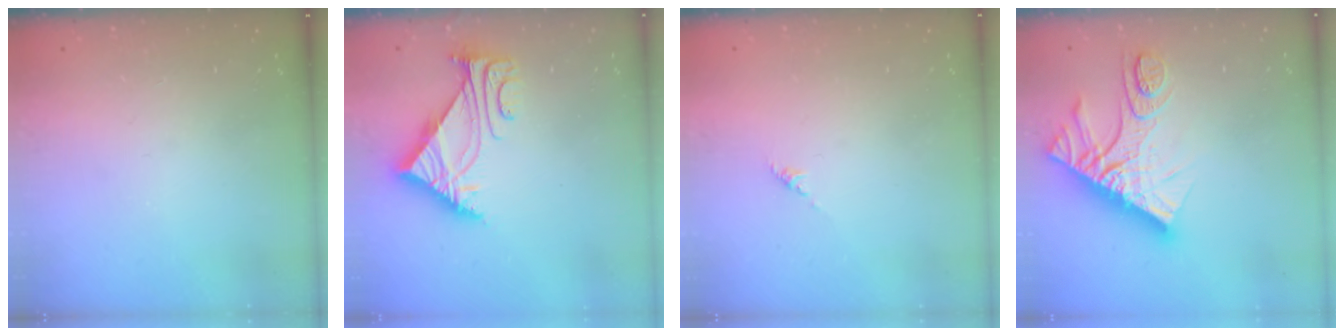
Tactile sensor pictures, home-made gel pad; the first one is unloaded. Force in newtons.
{"total": 6.1, "press": 6.1, "slide": 0.0}
{"total": 0.0}
{"total": 15.8, "press": 15.8, "slide": 1.4}